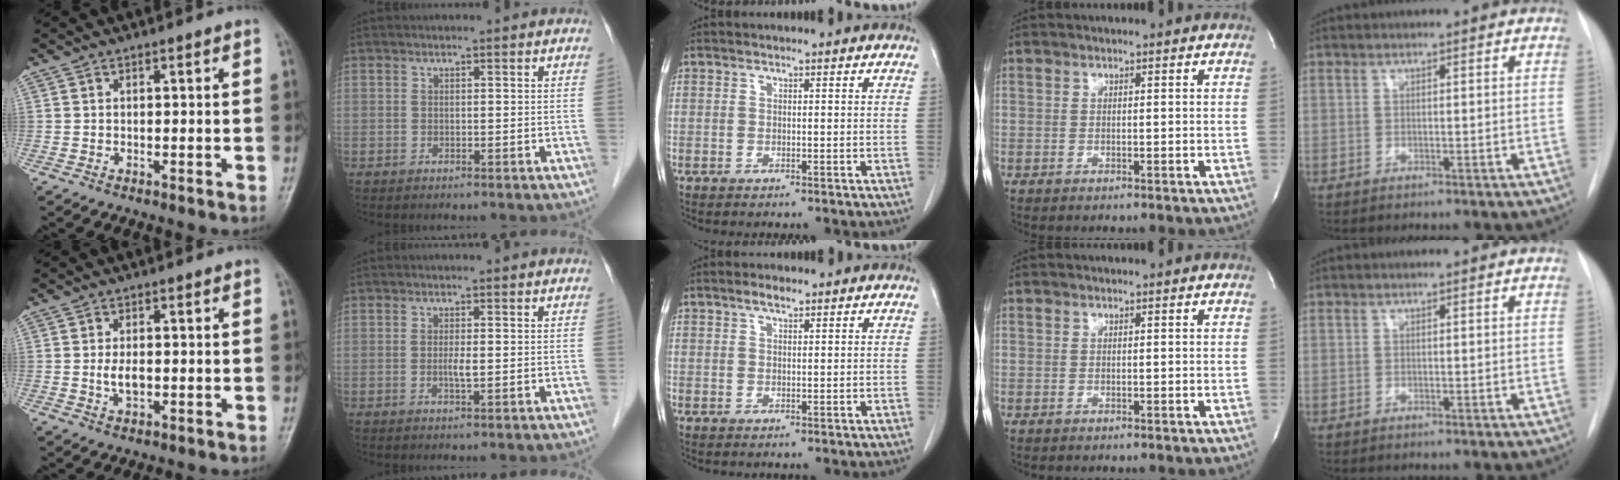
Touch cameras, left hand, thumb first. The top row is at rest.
{"thumb": {"total": 3.1, "force": [-0.2, 1.7, 2.5], "torque": [-0.047, -0.004, -0.004]}, "index": {"total": 1.4, "force": [0.0, 0.1, 1.4], "torque": [-0.022, 0.000, 0.002]}, "middle": {"total": 1.9, "force": [1.4, 0.6, 1.2], "torque": [-0.025, 0.005, 0.025]}}